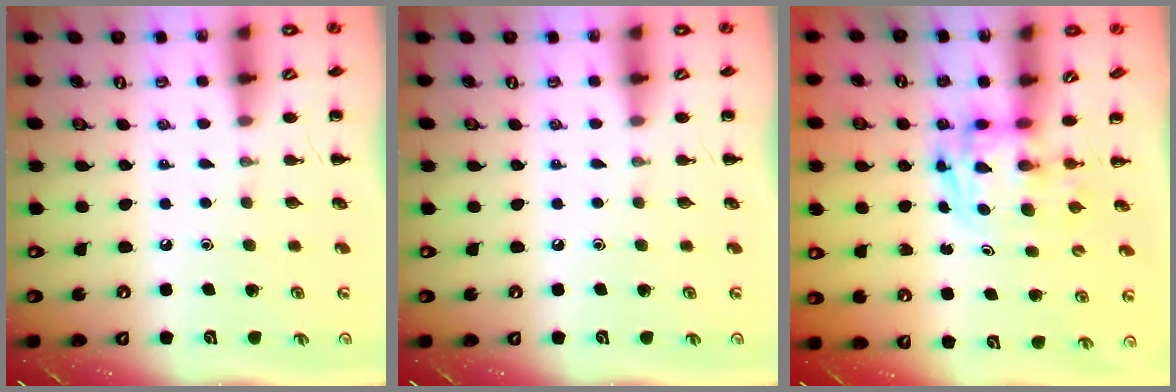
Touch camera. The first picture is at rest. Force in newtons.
{"total": 0.0}
{"total": 2.9, "press": 2.9, "slide": 0.5}